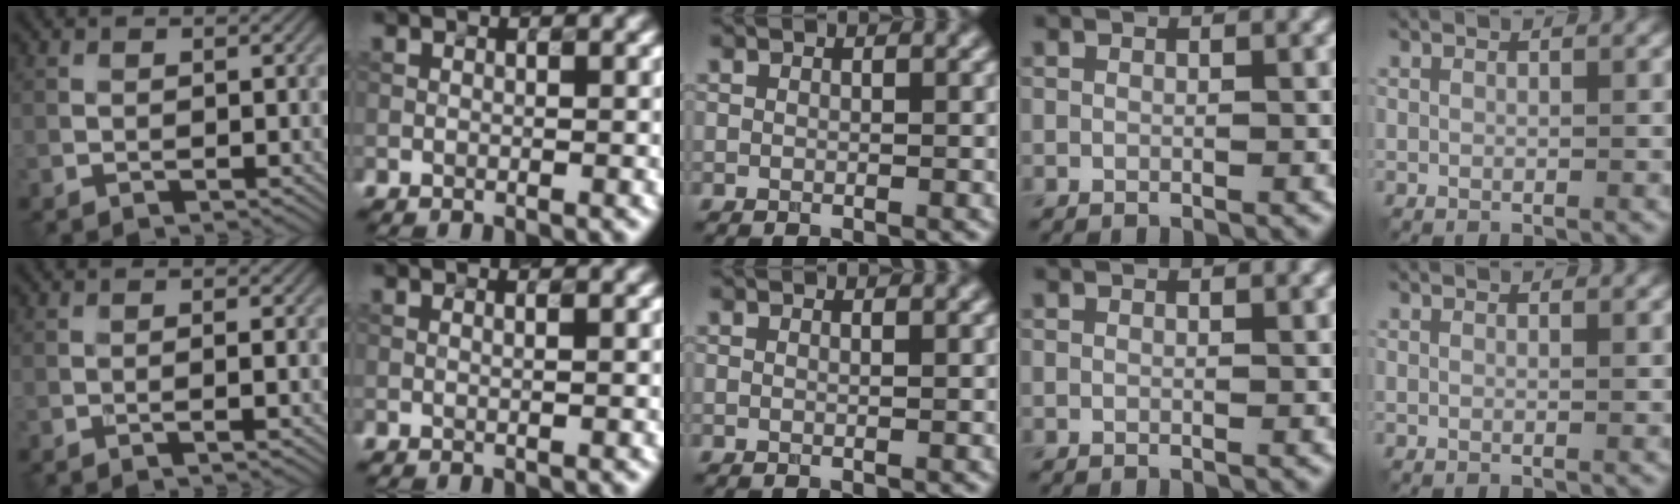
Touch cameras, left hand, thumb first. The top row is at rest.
{"thumb": {"total": 1.1, "force": [-0.2, 0.1, 1.1], "torque": [-0.016, 0.004, -0.008]}, "index": {"total": 0.8, "force": [0.3, 0.4, 0.6], "torque": [-0.003, 0.002, -0.004]}, "middle": {"total": 0.5, "force": [0.3, 0.2, 0.4], "torque": [-0.002, -0.003, -0.002]}, "ring": {"total": 0.5, "force": [0.4, 0.1, 0.3], "torque": [-0.006, 0.002, 0.005]}, "little": {"total": 0.5, "force": [0.5, 0.1, 0.3], "torque": [-0.006, -0.003, 0.003]}}